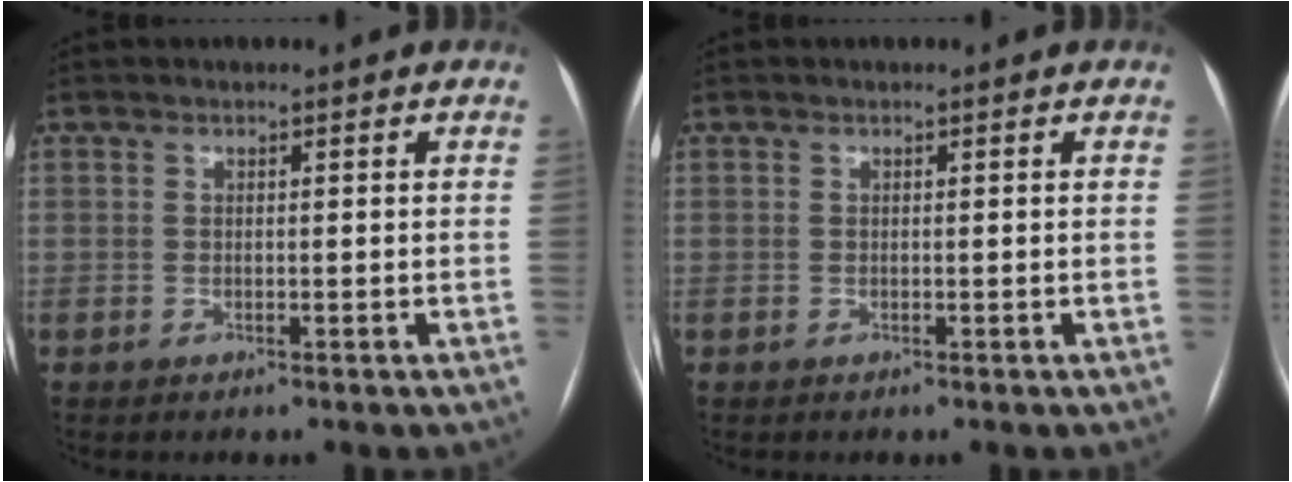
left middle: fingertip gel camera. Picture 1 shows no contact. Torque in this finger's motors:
{"motor_torque": [0.02, 0.02, 0.01, 0.00]}